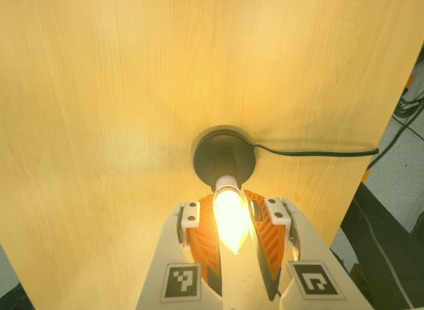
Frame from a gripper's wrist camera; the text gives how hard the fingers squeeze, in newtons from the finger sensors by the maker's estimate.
{"total": 14.4, "left": 13.2, "right": 15.7}